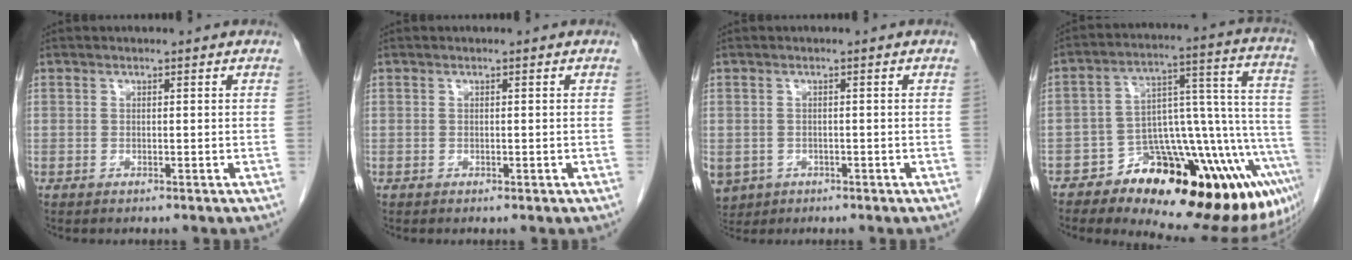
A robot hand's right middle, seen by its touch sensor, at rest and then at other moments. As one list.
[{"total": 0.0}, {"total": 6.5, "force": [-2.9, 5.5, 2.0], "torque": [-0.059, -0.003, -0.038]}, {"total": 24.7, "force": [-14.2, 7.8, 18.6], "torque": [-0.128, 0.063, -0.185]}]